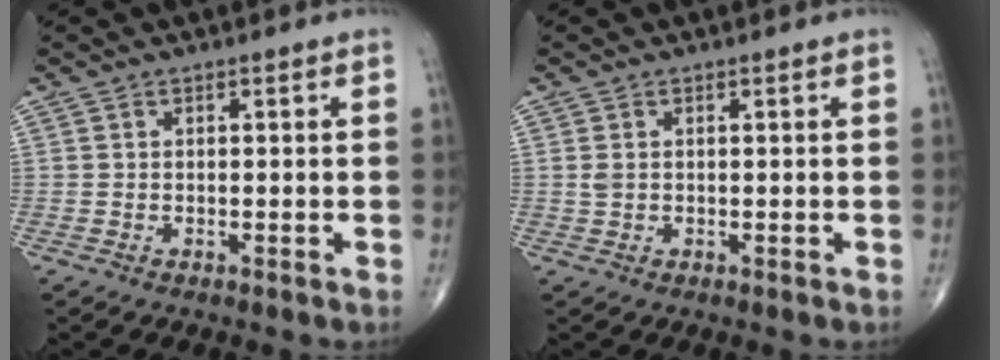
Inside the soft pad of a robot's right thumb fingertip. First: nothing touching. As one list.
[{"total": 1.1, "force": [0.3, 0.7, 0.8], "torque": [-0.022, 0.003, 0.010]}]